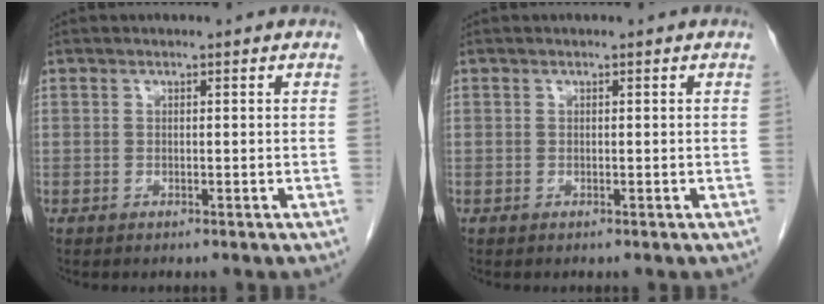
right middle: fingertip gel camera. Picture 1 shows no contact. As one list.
[{"total": 0.0}]